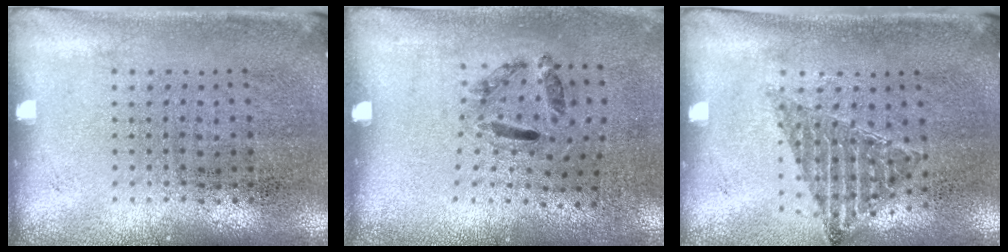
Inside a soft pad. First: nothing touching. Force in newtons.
{"total": 1.4, "press": 0.8, "slide": 1.2}
{"total": 0.9, "press": 0.9, "slide": 0.1}